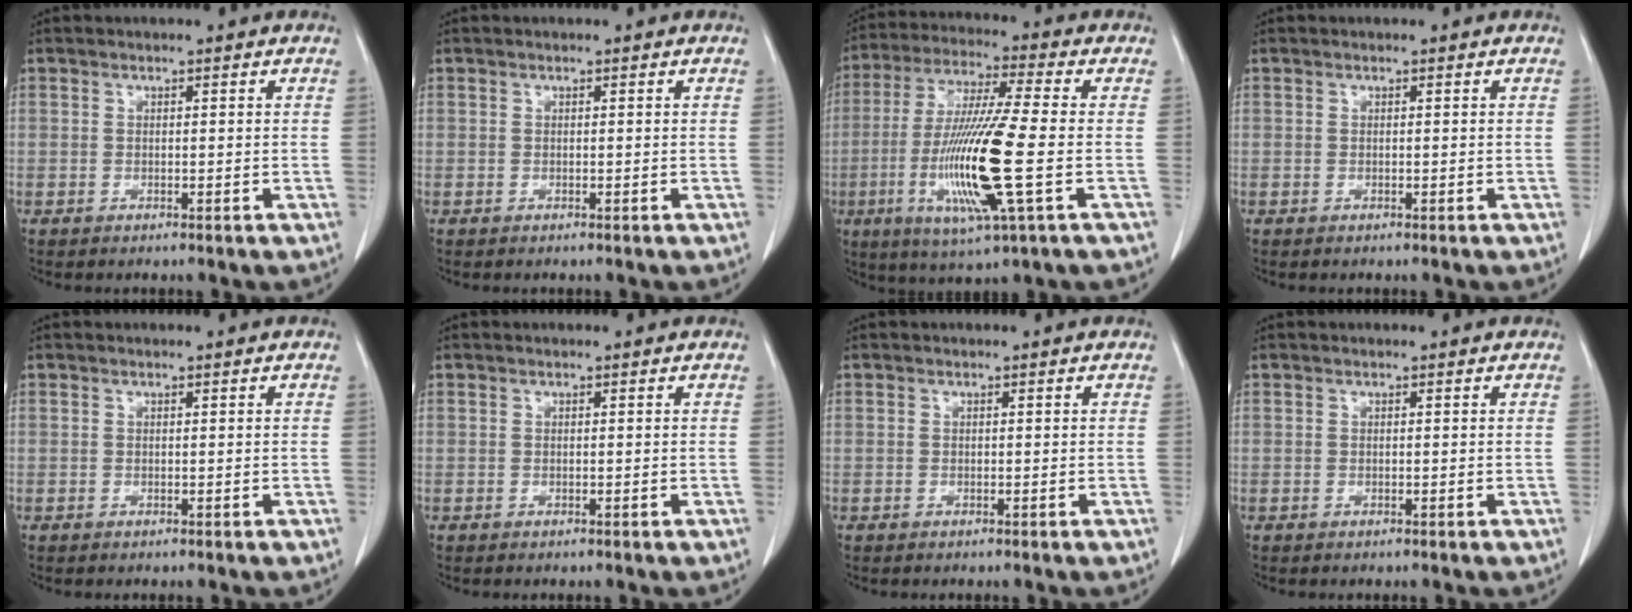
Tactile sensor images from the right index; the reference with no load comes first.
{"total": 0.0}
{"total": 16.2, "force": [-3.4, 0.3, 15.8], "torque": [-0.322, -0.019, -0.067]}
{"total": 0.0}
{"total": 0.0}
{"total": 0.0}
{"total": 0.0}
{"total": 0.0}